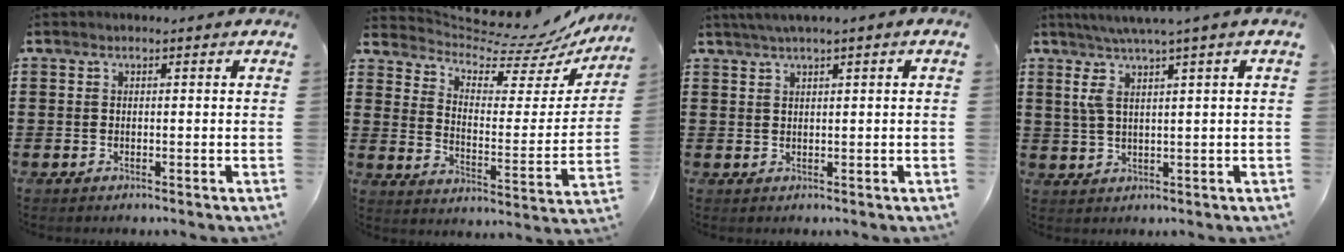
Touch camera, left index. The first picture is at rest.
{"total": 6.7, "force": [6.1, 1.6, 2.2], "torque": [-0.057, -0.054, 0.099]}
{"total": 1.8, "force": [0.9, -0.2, 1.5], "torque": [-0.027, -0.003, 0.018]}
{"total": 4.6, "force": [2.0, -0.1, 4.2], "torque": [-0.093, -0.006, 0.031]}